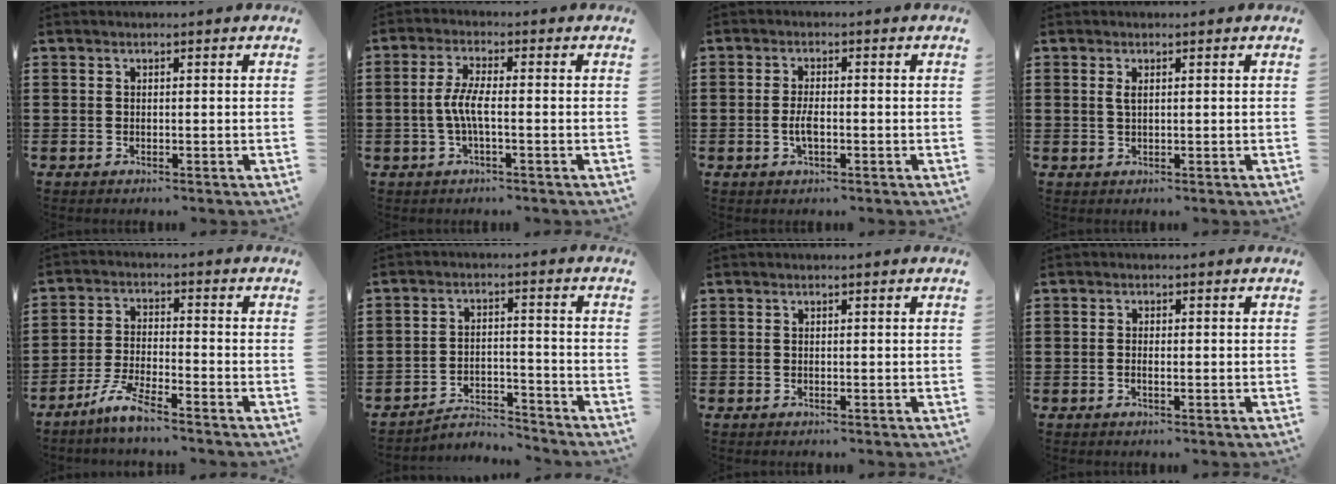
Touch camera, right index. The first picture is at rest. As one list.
[{"total": 4.5, "force": [-1.0, 0.9, 4.3], "torque": [-0.100, -0.005, -0.027]}, {"total": 3.1, "force": [-0.8, 1.0, 2.8], "torque": [-0.060, -0.003, -0.017]}, {"total": 1.2, "force": [0.4, 0.4, 1.1], "torque": [-0.022, 0.004, 0.006]}, {"total": 5.5, "force": [-4.5, 0.2, 3.1], "torque": [-0.086, -0.015, -0.092]}, {"total": 4.0, "force": [-3.9, 0.7, 0.7], "torque": [-0.017, 0.008, -0.081]}, {"total": 0.0}, {"total": 0.9, "force": [-0.3, 0.2, 0.8], "torque": [-0.015, -0.003, -0.005]}]